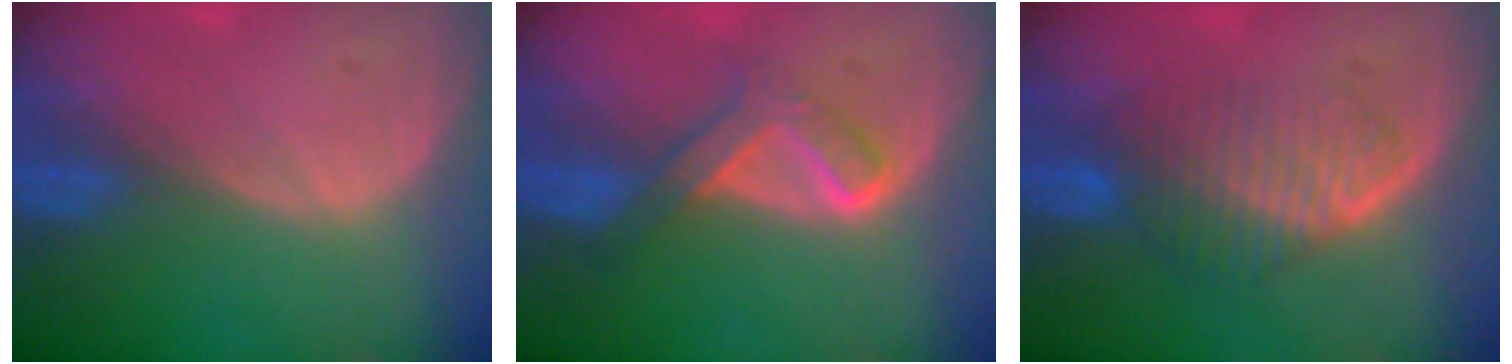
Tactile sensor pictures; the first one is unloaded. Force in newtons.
{"total": 5.2, "press": 5.1, "slide": 0.3}
{"total": 6.7, "press": 6.4, "slide": 1.7}